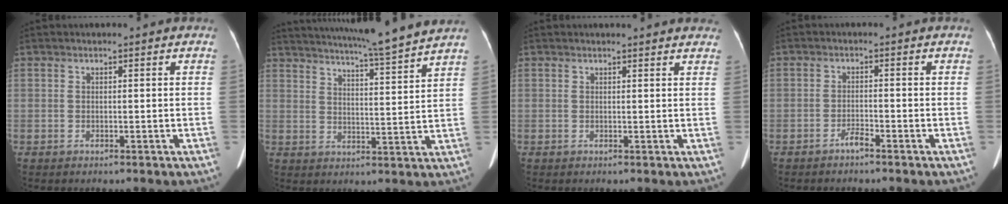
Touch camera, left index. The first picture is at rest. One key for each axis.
{"total": 16.0, "fx": 14.5, "fy": -1.5, "fz": 6.6, "tx": -0.115, "ty": -0.022, "tz": 0.199}
{"total": 8.0, "fx": 7.6, "fy": 1.2, "fz": 2.2, "tx": -0.013, "ty": 0.006, "tz": 0.064}
{"total": 1.7, "fx": -1.4, "fy": 0.0, "fz": 0.8, "tx": -0.017, "ty": 0.000, "tz": -0.026}